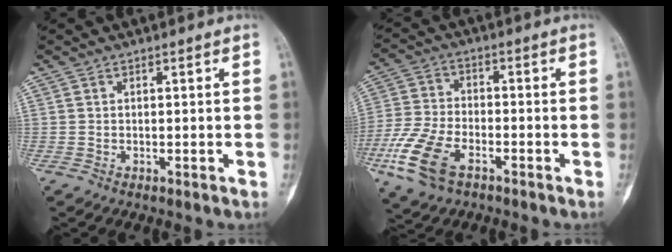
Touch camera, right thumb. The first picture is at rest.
{"total": 12.3, "force": [-6.0, 6.7, 8.4], "torque": [-0.182, 0.009, -0.119]}